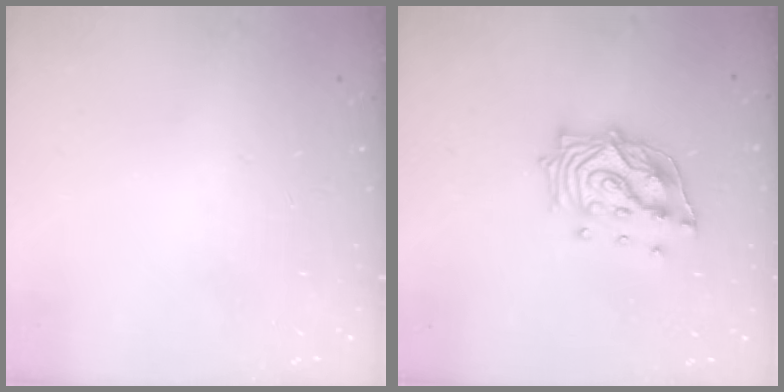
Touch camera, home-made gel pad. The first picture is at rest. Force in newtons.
{"total": 14.5, "press": 14.4, "slide": 1.6}